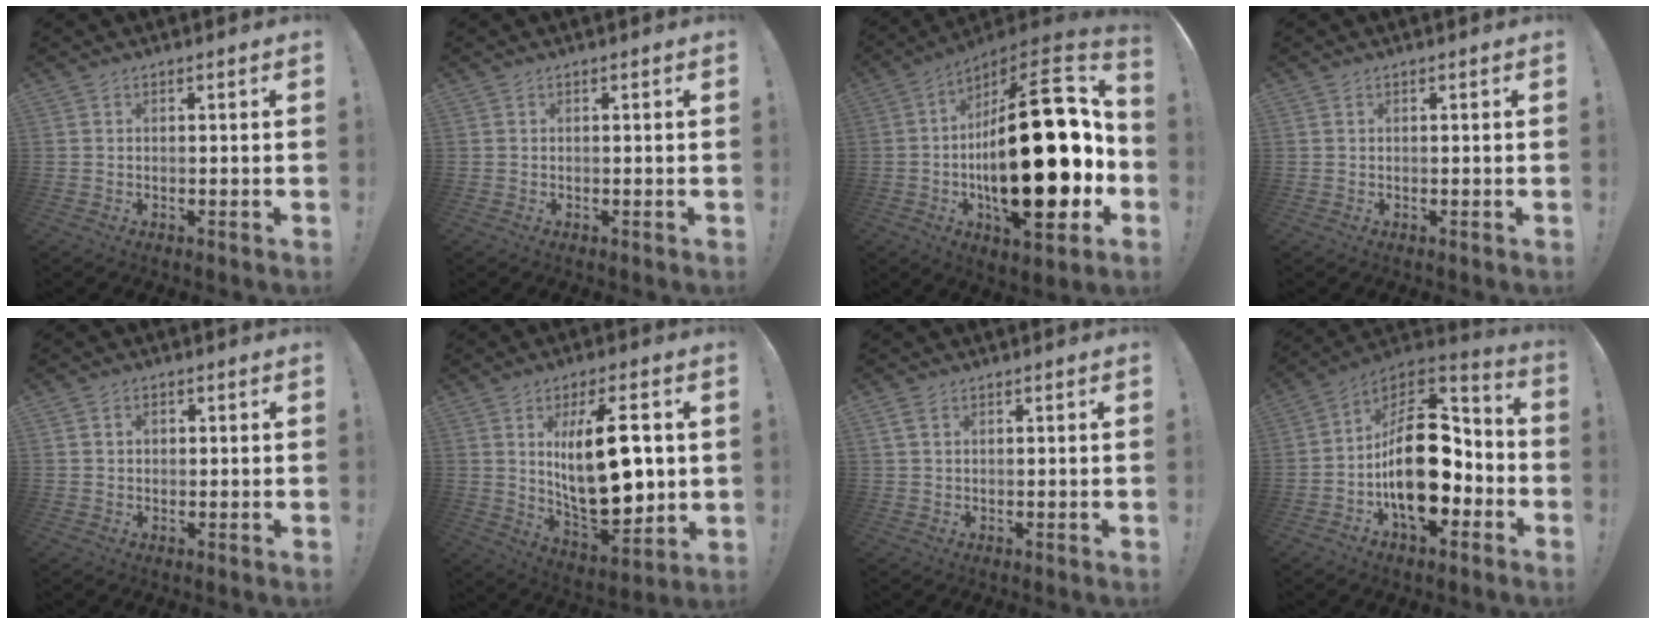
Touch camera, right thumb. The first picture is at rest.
{"total": 0.0}
{"total": 35.1, "force": [-2.7, 13.7, 32.2], "torque": [-0.511, 0.011, -0.035]}
{"total": 0.0}
{"total": 1.7, "force": [0.6, 1.4, 0.7], "torque": [-0.007, -0.003, 0.009]}
{"total": 21.1, "force": [3.4, 8.3, 19.2], "torque": [-0.321, -0.022, 0.053]}
{"total": 2.8, "force": [1.4, 1.7, 1.7], "torque": [-0.035, 0.003, 0.028]}
{"total": 23.5, "force": [-3.4, 13.5, 19.0], "torque": [-0.310, 0.026, -0.044]}